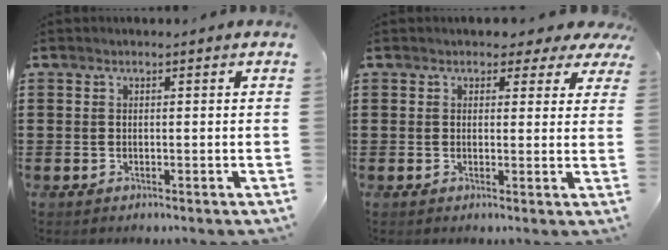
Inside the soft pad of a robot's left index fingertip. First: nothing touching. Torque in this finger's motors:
{"motor_torque": [2.14, 0.00, 0.45, 0.01]}